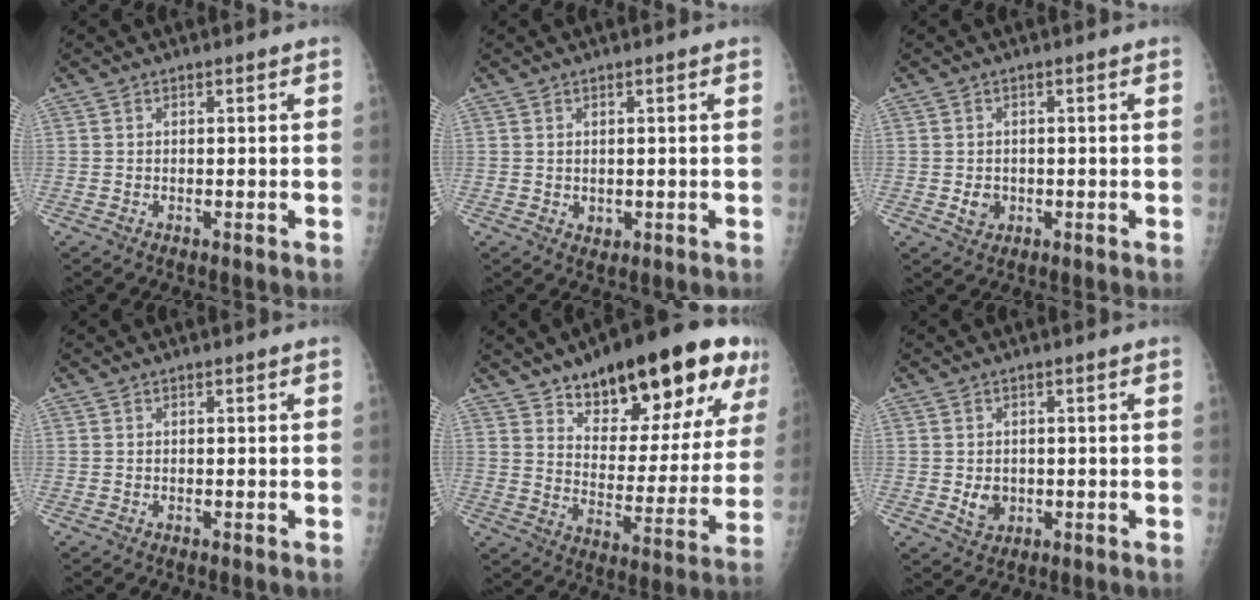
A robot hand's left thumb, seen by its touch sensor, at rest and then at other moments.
{"total": 1.5, "force": [0.2, 1.3, 0.8], "torque": [-0.008, -0.003, 0.009]}
{"total": 2.6, "force": [-0.4, 2.3, 1.2], "torque": [-0.010, 0.001, 0.000]}
{"total": 0.0}
{"total": 25.7, "force": [15.4, 9.7, 18.2], "torque": [-0.215, -0.050, 0.229]}
{"total": 3.5, "force": [-0.3, 2.9, 1.9], "torque": [-0.018, -0.001, 0.004]}